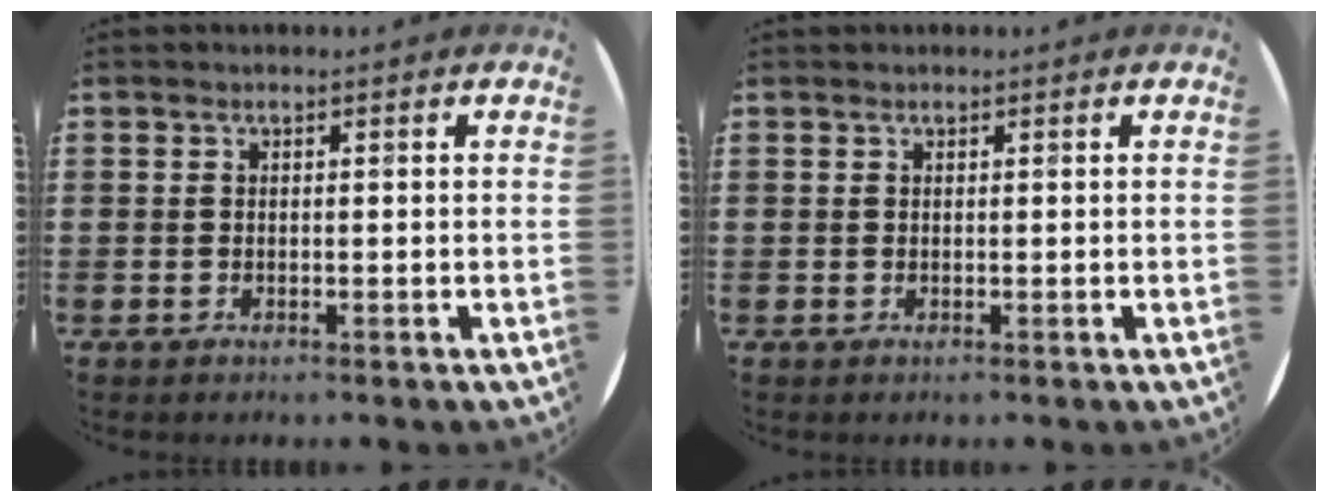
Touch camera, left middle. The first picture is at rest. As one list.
[{"total": 0.0}]